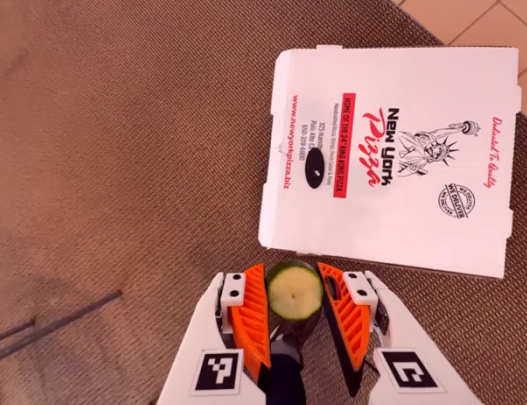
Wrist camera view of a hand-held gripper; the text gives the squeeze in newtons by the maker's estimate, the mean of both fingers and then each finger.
{"total": 9.3, "left": 9.2, "right": 9.4}